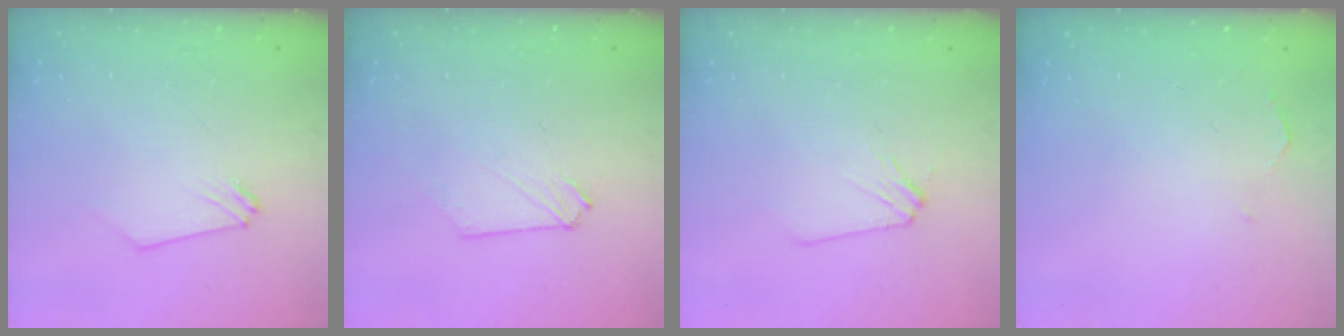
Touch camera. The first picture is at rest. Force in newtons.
{"total": 0.8, "press": 0.8, "slide": 0.2}
{"total": 2.3, "press": 2.3, "slide": 0.3}
{"total": 2.8, "press": 2.8, "slide": 0.4}